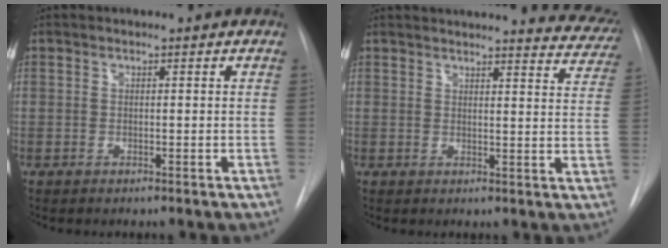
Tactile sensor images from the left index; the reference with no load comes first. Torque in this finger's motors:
{"motor_torque": [-0.33, -1.42, -0.03, 0.05]}